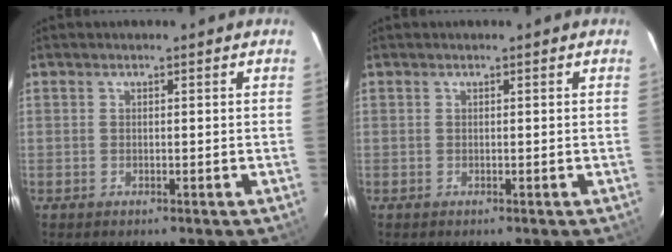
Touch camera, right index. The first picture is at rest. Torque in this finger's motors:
{"motor_torque": [0.00, 0.00, 0.01, 0.00]}